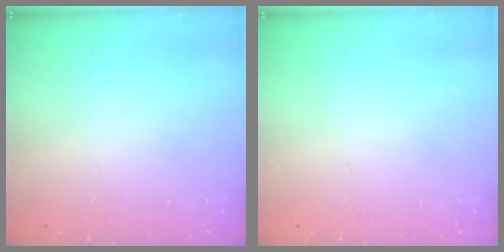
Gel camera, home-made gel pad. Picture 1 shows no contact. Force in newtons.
{"total": 0.0}